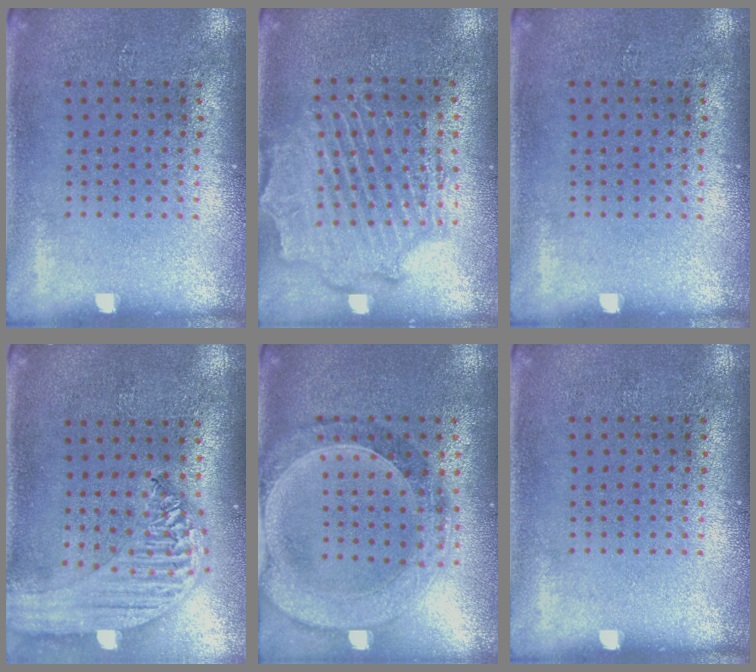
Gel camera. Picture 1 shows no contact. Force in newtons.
{"total": 2.2, "press": 2.1, "slide": 0.5}
{"total": 0.0}
{"total": 2.3, "press": 2.0, "slide": 1.1}
{"total": 1.4, "press": 1.4, "slide": 0.3}
{"total": 0.0}